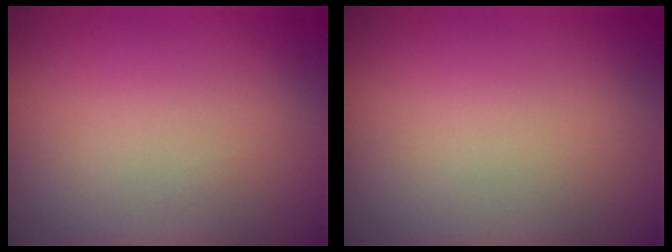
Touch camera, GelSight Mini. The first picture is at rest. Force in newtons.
{"total": 0.0}